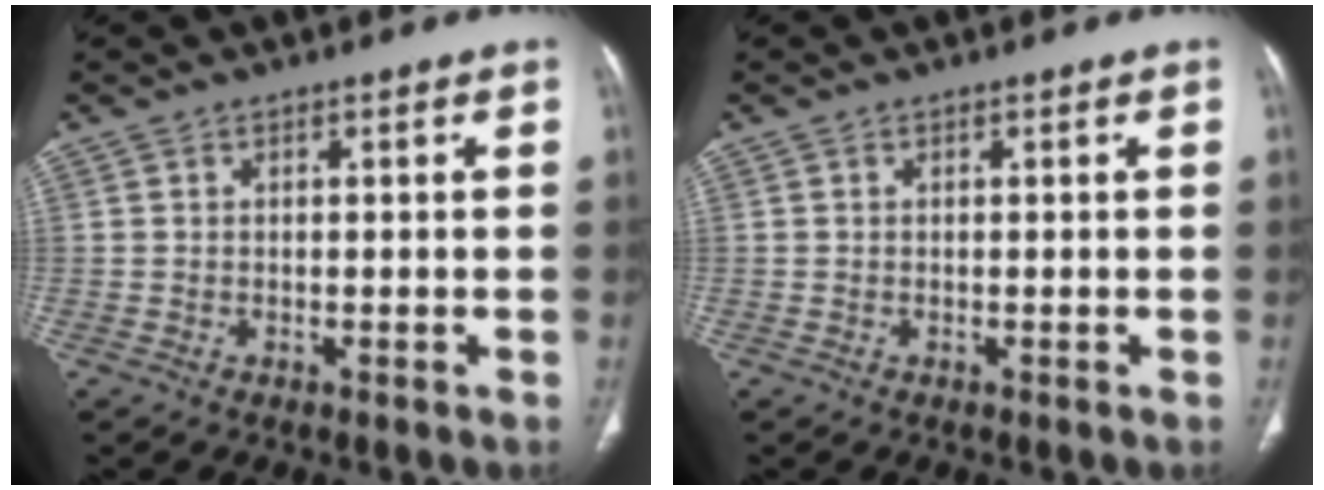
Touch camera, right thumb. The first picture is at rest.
{"total": 0.0}